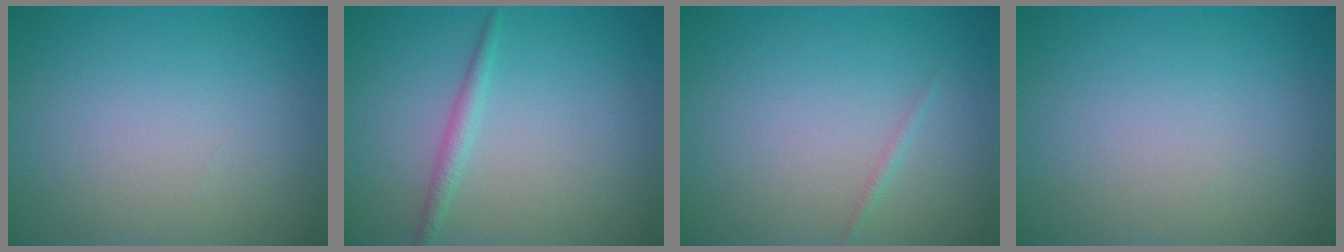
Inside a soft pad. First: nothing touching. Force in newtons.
{"total": 1.4, "press": 1.4, "slide": 0.1}
{"total": 0.6, "press": 0.6, "slide": 0.1}
{"total": 0.0}